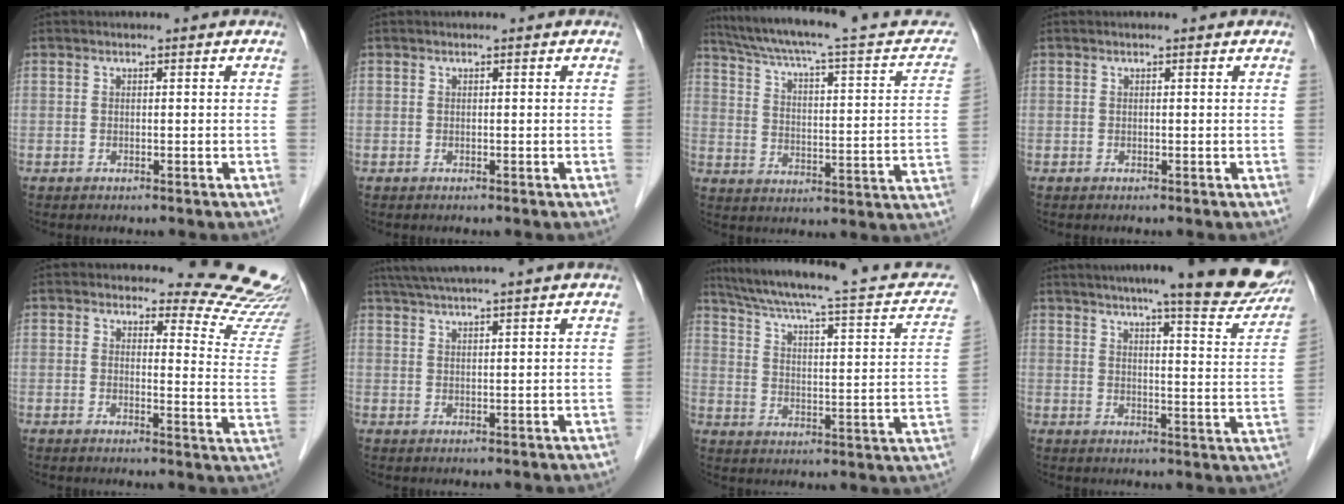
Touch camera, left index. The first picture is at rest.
{"total": 0.0}
{"total": 24.6, "force": [21.3, 2.8, 11.9], "torque": [-0.176, -0.012, 0.276]}
{"total": 0.0}
{"total": 13.0, "force": [12.9, 1.1, 1.3], "torque": [0.011, -0.124, 0.112]}
{"total": 13.4, "force": [11.8, -0.5, 6.4], "torque": [-0.115, 0.041, 0.164]}
{"total": 25.8, "force": [23.0, 2.5, 11.4], "torque": [-0.171, -0.026, 0.300]}
{"total": 19.7, "force": [16.4, 1.7, 10.8], "torque": [-0.138, -0.026, 0.199]}